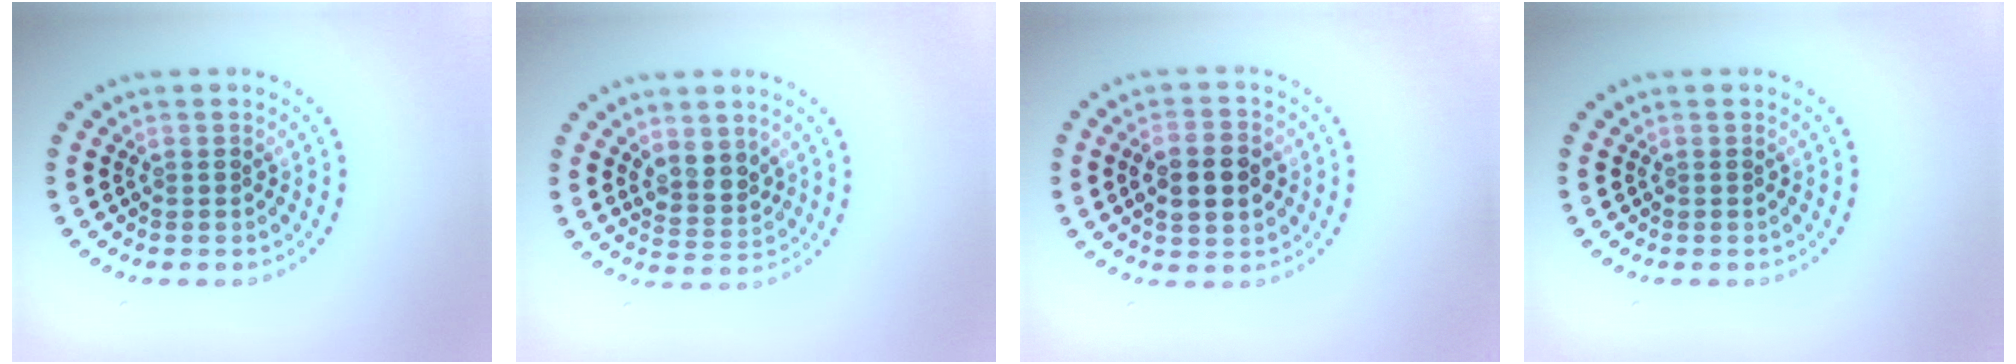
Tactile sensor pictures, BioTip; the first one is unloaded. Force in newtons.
{"total": 2.4, "press": 2.1, "slide": 1.1}
{"total": 4.5, "press": 4.5, "slide": 0.1}
{"total": 0.0}